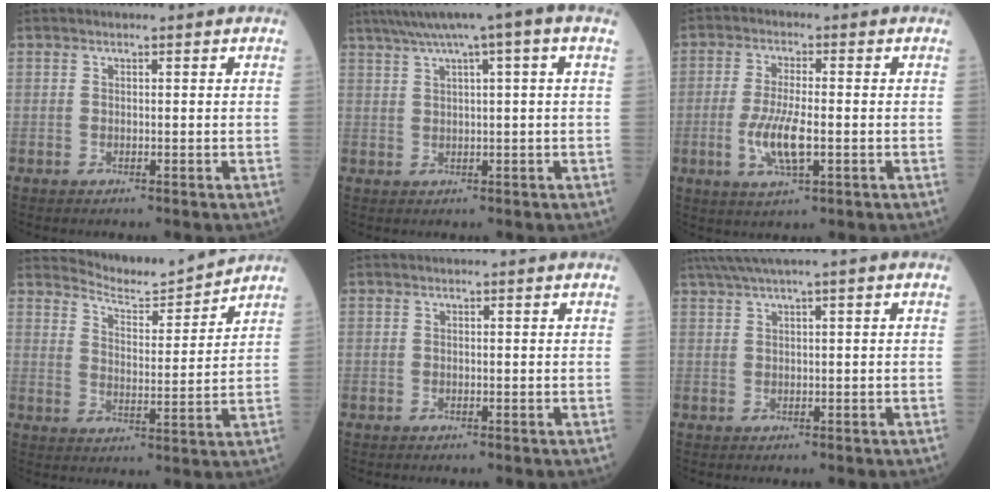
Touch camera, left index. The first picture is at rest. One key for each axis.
{"total": 8.6, "fx": 5.0, "fy": -0.6, "fz": 7.0, "tx": -0.112, "ty": 0.037, "tz": 0.077}
{"total": 6.5, "fx": -1.5, "fy": 1.5, "fz": 6.2, "tx": -0.133, "ty": -0.010, "tz": -0.029}
{"total": 7.8, "fx": 7.8, "fy": -0.3, "fz": -0.3, "tx": -0.011, "ty": -0.011, "tz": 0.129}
{"total": 0.0}
{"total": 3.9, "fx": 2.5, "fy": -0.6, "fz": 3.0, "tx": -0.065, "ty": 0.019, "tz": 0.052}